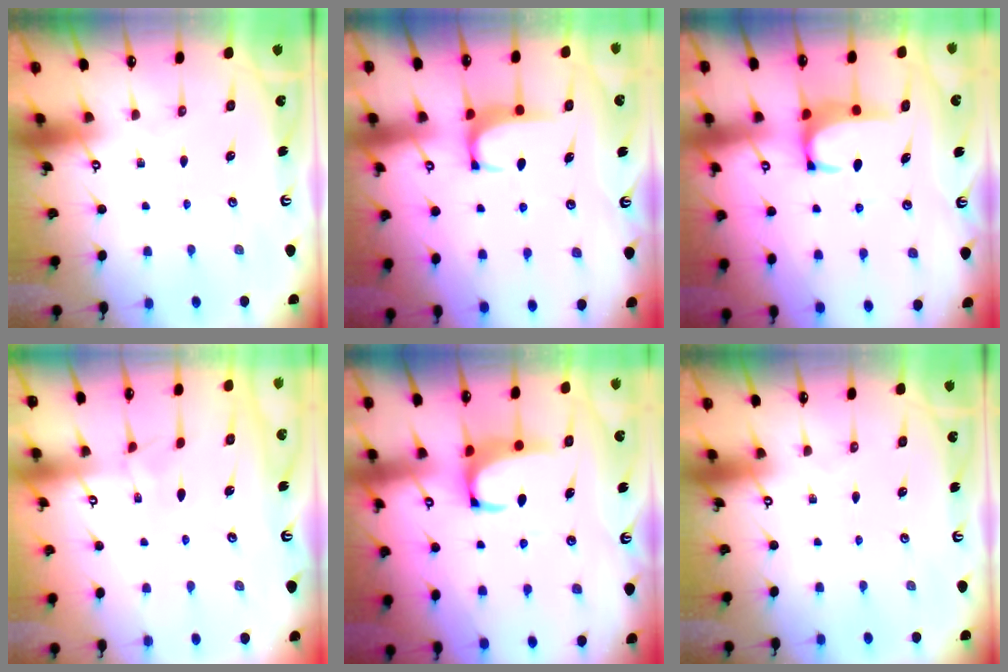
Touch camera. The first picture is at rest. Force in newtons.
{"total": 1.8, "press": 1.7, "slide": 0.5}
{"total": 2.9, "press": 2.8, "slide": 0.7}
{"total": 2.9, "press": 2.8, "slide": 0.4}
{"total": 2.2, "press": 2.0, "slide": 1.0}
{"total": 0.0}